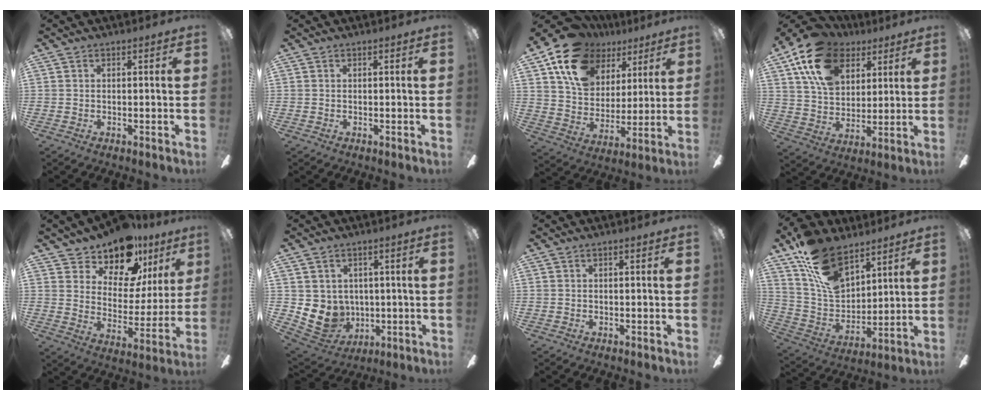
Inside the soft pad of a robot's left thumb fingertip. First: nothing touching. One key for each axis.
{"total": 0.0}
{"total": 18.3, "fx": 10.9, "fy": 12.5, "fz": 7.8, "tx": -0.151, "ty": -0.044, "tz": 0.205}
{"total": 18.2, "fx": 9.9, "fy": 12.1, "fz": 9.3, "tx": -0.166, "ty": -0.029, "tz": 0.186}
{"total": 15.1, "fx": 12.1, "fy": 7.1, "fz": 5.6, "tx": -0.093, "ty": -0.091, "tz": 0.215}
{"total": 8.2, "fx": 0.6, "fy": 7.9, "fz": 2.0, "tx": -0.068, "ty": -0.011, "tz": 0.019}
{"total": 0.0}
{"total": 17.9, "fx": 11.7, "fy": 9.7, "fz": 9.4, "tx": -0.183, "ty": -0.057, "tz": 0.225}